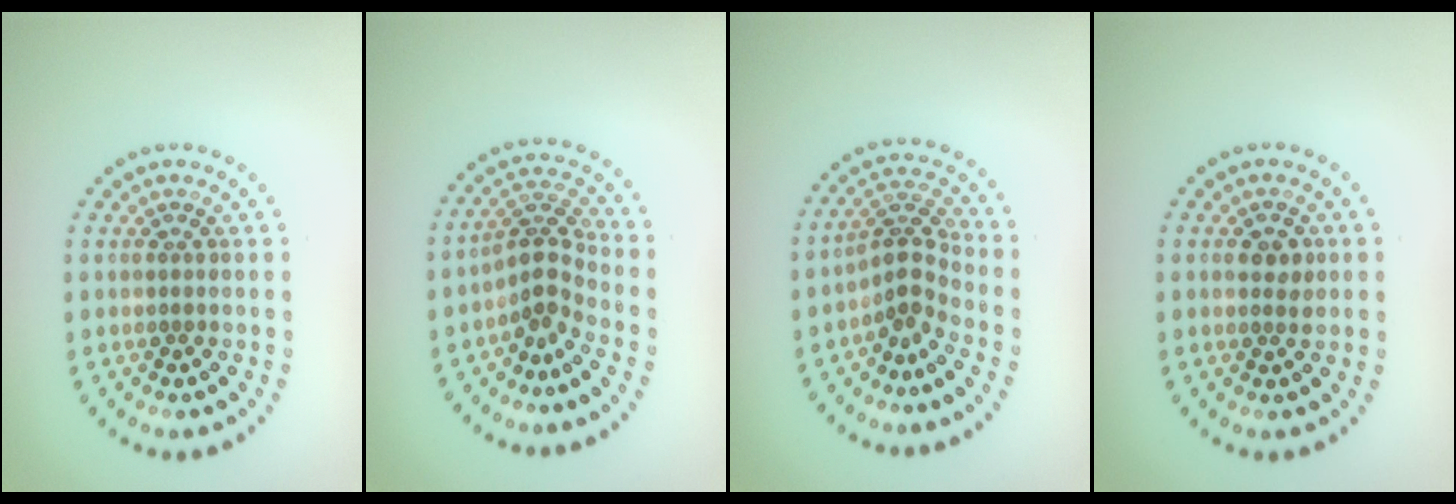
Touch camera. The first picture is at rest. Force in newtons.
{"total": 2.7, "press": 1.9, "slide": 2.0}
{"total": 2.7, "press": 1.9, "slide": 2.0}
{"total": 1.7, "press": 1.7, "slide": 0.2}